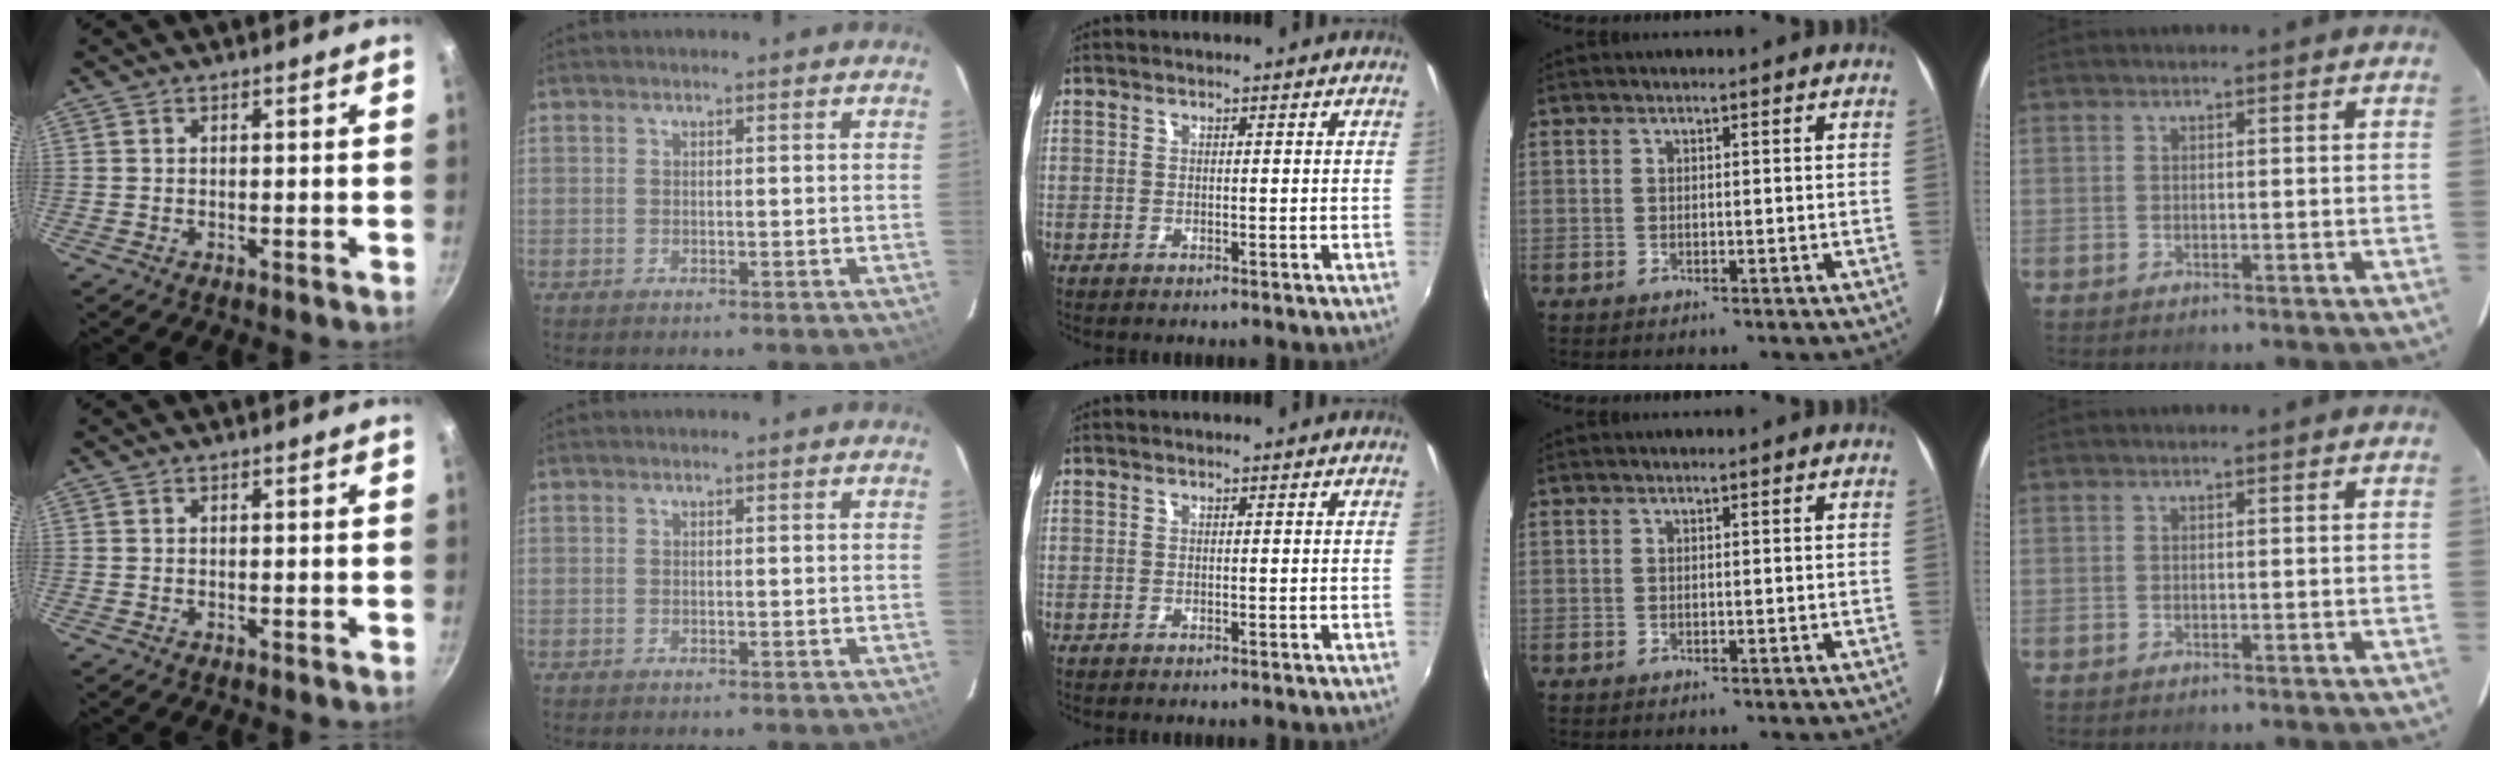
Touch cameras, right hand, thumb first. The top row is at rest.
{}